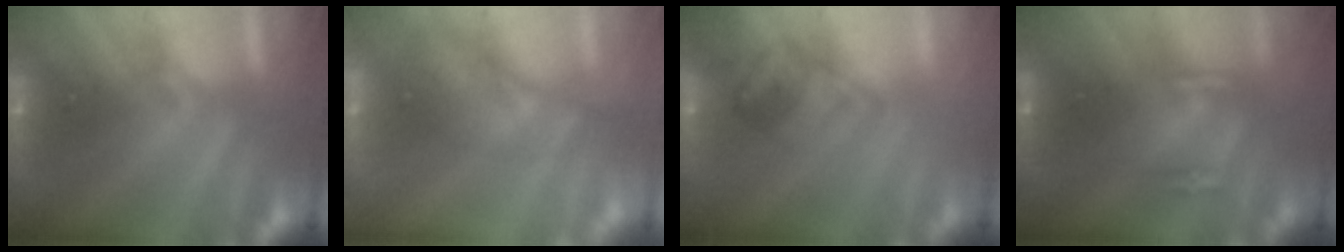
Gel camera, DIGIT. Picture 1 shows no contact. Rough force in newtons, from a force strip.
{"total": 2.6}
{"total": 1.5}
{"total": 3.1}